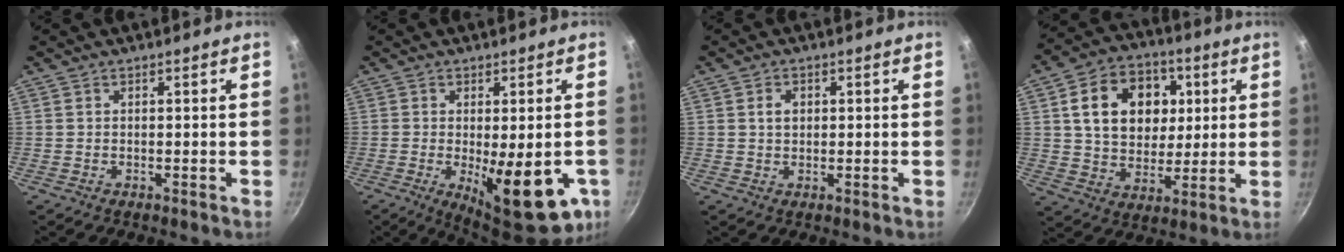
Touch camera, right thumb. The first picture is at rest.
{"total": 16.3, "force": [-4.7, 6.0, 14.4], "torque": [-0.168, -0.016, -0.047]}
{"total": 2.4, "force": [0.5, 1.8, 1.4], "torque": [-0.016, 0.002, 0.008]}
{"total": 17.0, "force": [3.9, 13.1, 10.1], "torque": [-0.137, 0.006, 0.063]}